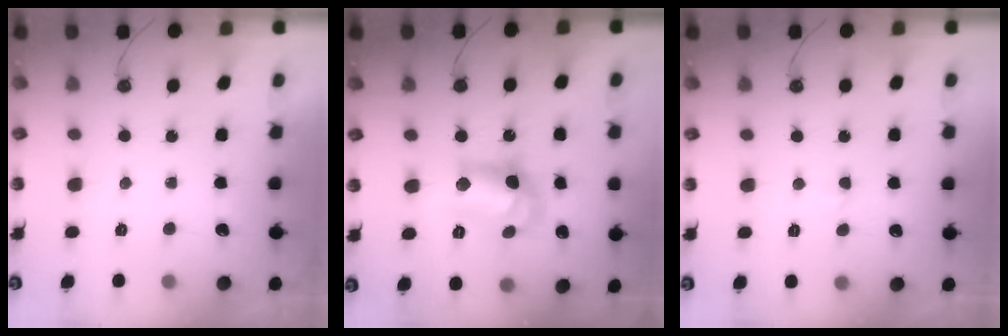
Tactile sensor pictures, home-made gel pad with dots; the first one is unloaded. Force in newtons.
{"total": 13.2, "press": 13.1, "slide": 1.0}
{"total": 3.0, "press": 2.9, "slide": 0.5}